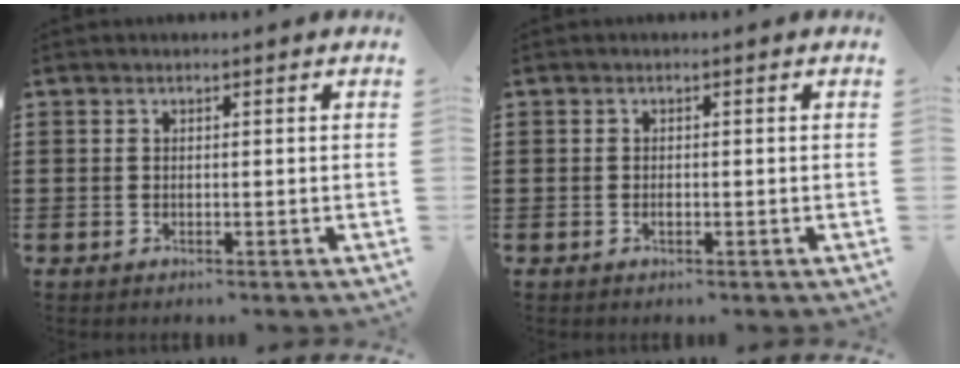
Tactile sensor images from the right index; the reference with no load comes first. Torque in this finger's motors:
{"motor_torque": [1.34, 0.80, 0.20, 0.05]}